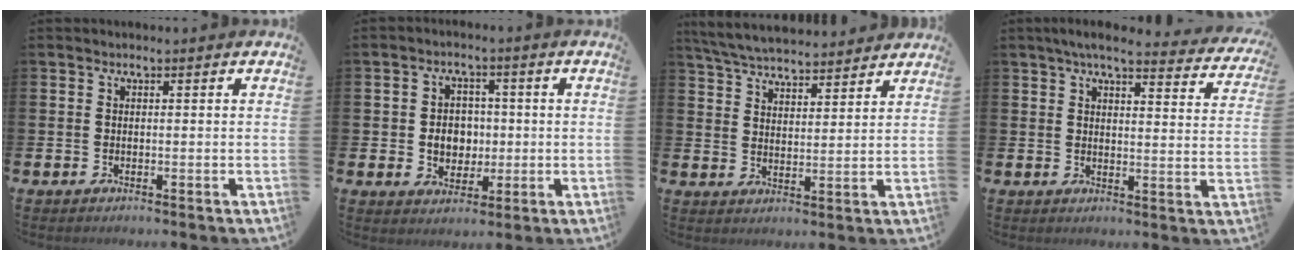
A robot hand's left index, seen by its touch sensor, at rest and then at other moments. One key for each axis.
{"total": 4.3, "fx": 0.1, "fy": 3.9, "fz": 1.9, "tx": -0.029, "ty": 0.004, "tz": -0.008}
{"total": 6.1, "fx": 5.9, "fy": 0.7, "fz": 1.0, "tx": -0.042, "ty": -0.033, "tz": 0.107}
{"total": 5.0, "fx": 4.5, "fy": 0.6, "fz": 2.1, "tx": -0.042, "ty": -0.026, "tz": 0.075}